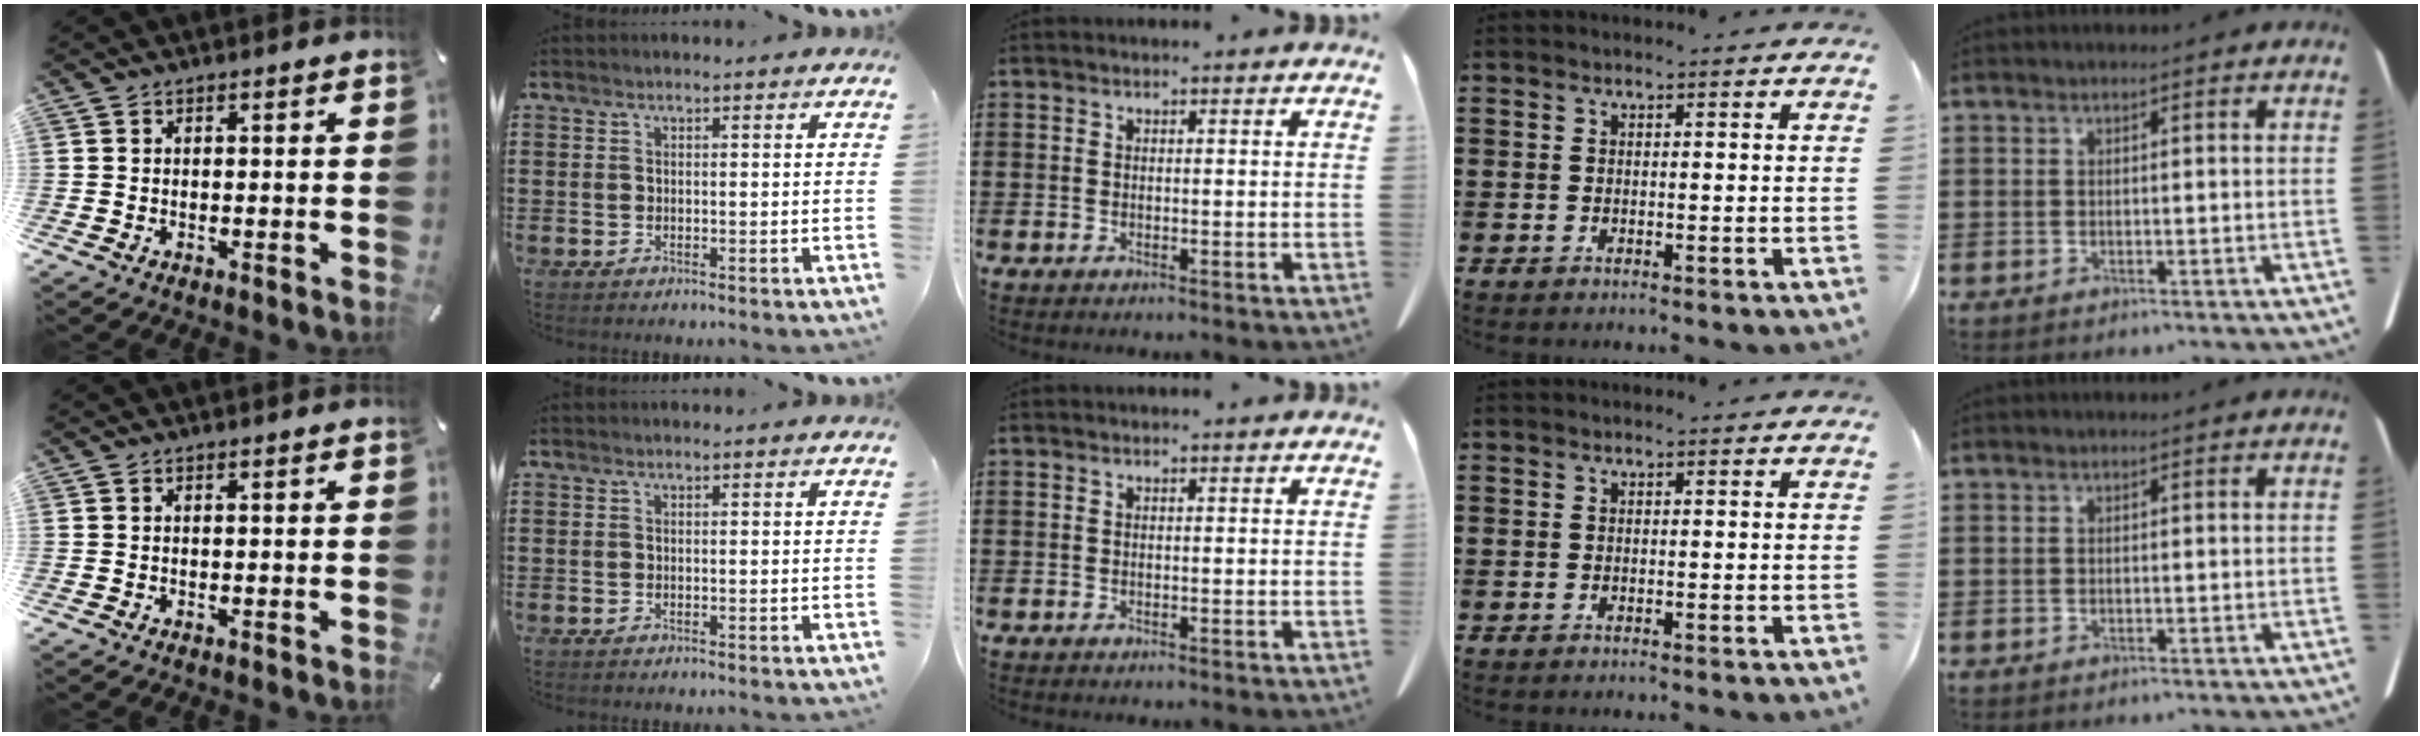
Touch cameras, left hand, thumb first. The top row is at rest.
{}